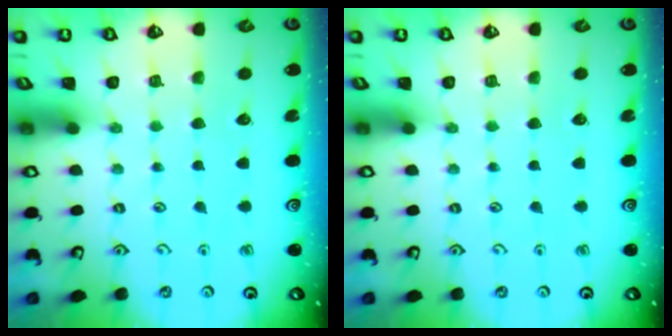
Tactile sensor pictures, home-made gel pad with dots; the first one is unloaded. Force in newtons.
{"total": 0.0}